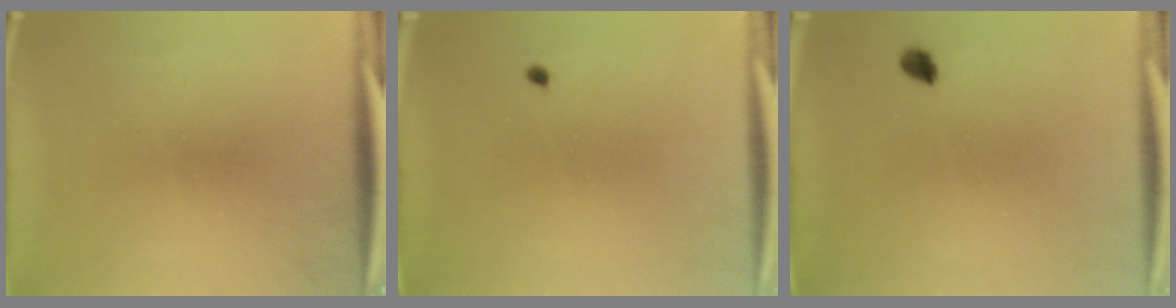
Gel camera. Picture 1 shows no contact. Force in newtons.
{"total": 0.5}
{"total": 1.6}